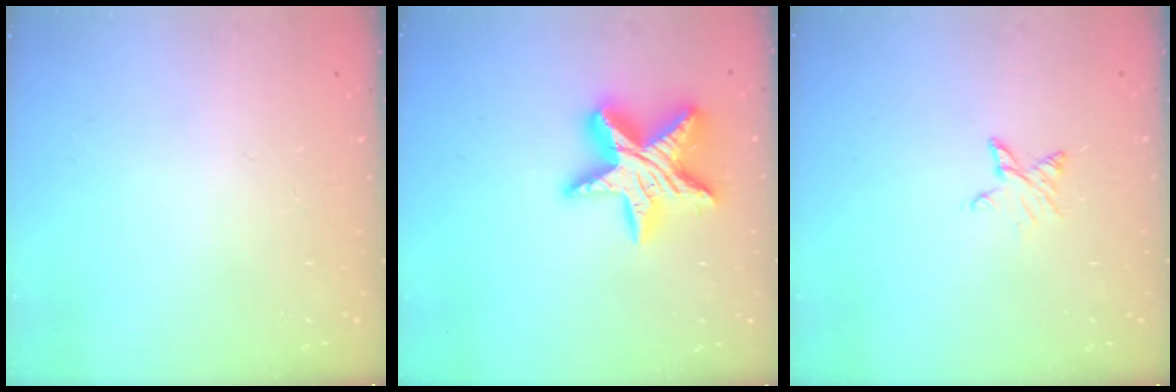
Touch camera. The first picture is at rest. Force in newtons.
{"total": 17.2, "press": 17.2, "slide": 1.4}
{"total": 4.1, "press": 4.1, "slide": 0.5}